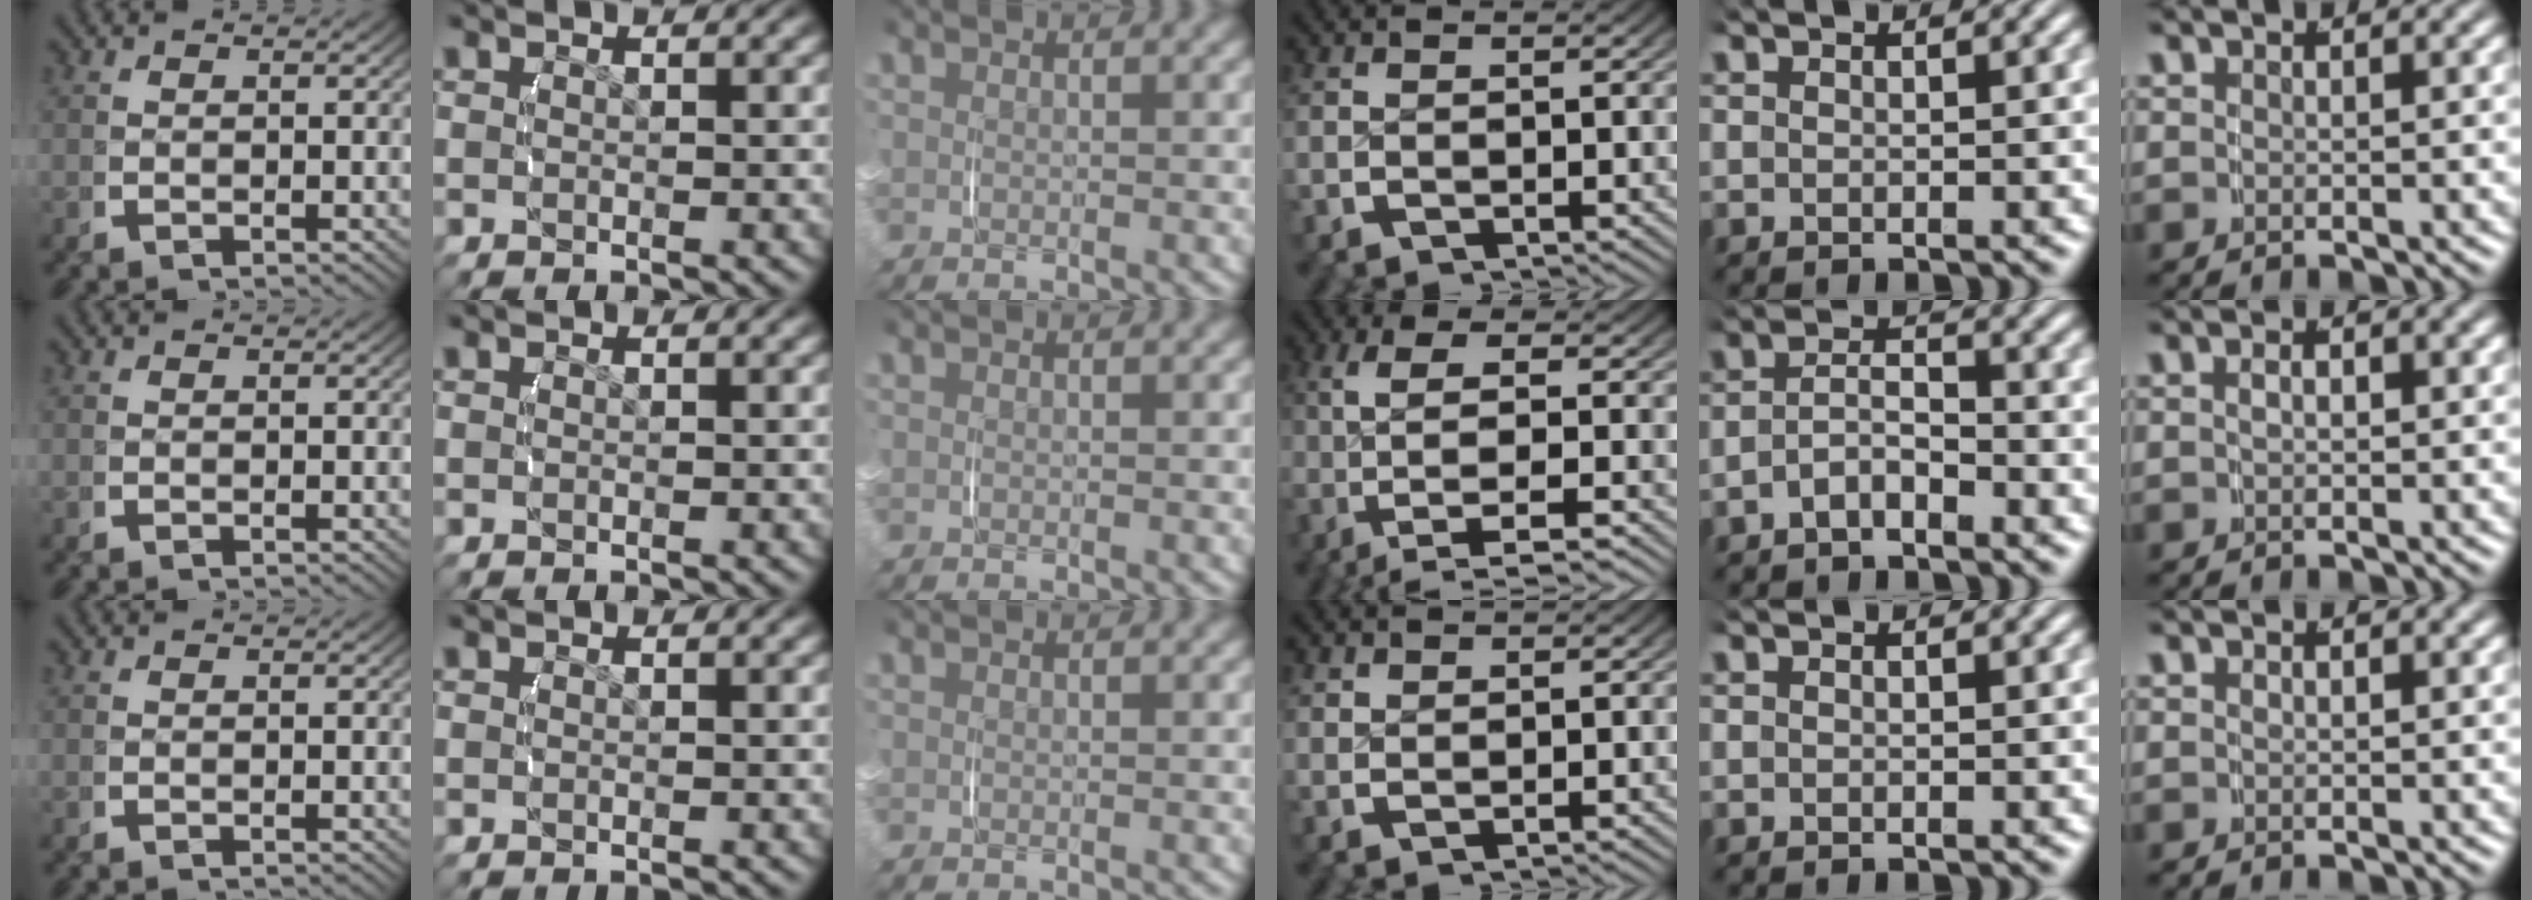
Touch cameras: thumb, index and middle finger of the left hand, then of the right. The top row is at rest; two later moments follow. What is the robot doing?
{"motion": "lift_and_place", "object": "backpack"}